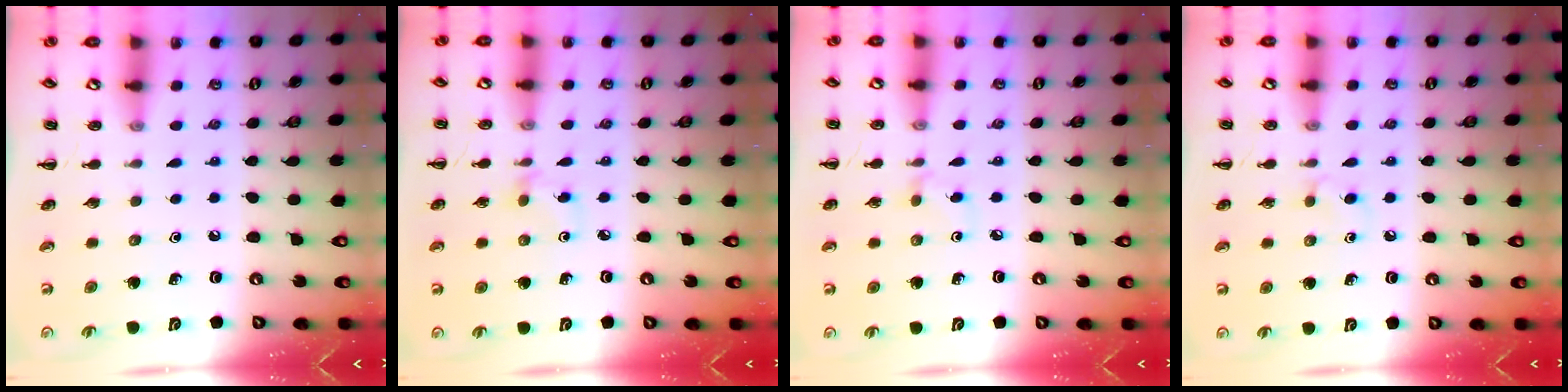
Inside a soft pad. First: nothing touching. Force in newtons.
{"total": 2.6, "press": 2.4, "slide": 1.0}
{"total": 2.7, "press": 2.5, "slide": 1.0}
{"total": 2.2, "press": 2.0, "slide": 1.0}